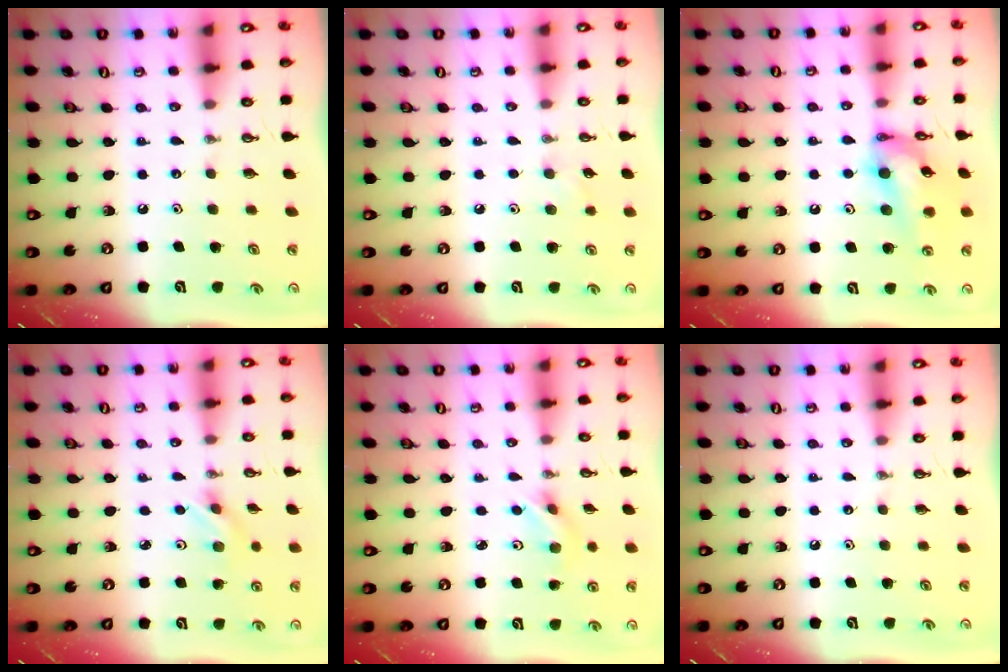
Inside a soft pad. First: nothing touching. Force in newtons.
{"total": 6.1, "press": 5.8, "slide": 2.1}
{"total": 14.1, "press": 14.0, "slide": 1.3}
{"total": 2.2, "press": 2.1, "slide": 0.6}
{"total": 3.8, "press": 3.0, "slide": 2.3}
{"total": 0.0}